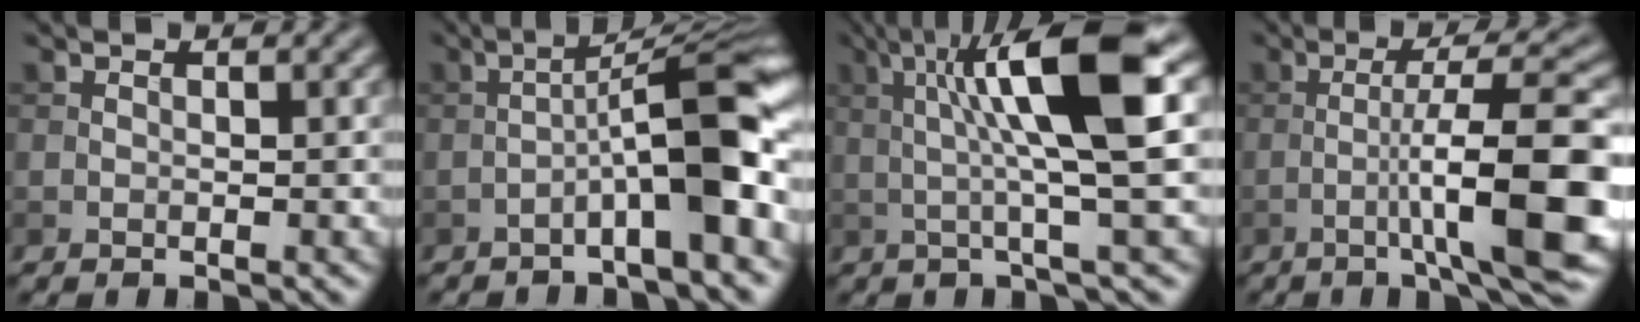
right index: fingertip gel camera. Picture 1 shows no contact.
{"total": 8.2, "force": [-2.8, 1.1, 7.7], "torque": [-0.114, 0.033, -0.049]}
{"total": 9.9, "force": [1.7, 1.5, 9.7], "torque": [-0.143, 0.011, 0.028]}
{"total": 9.8, "force": [-2.5, 1.2, 9.4], "torque": [-0.133, 0.018, -0.041]}